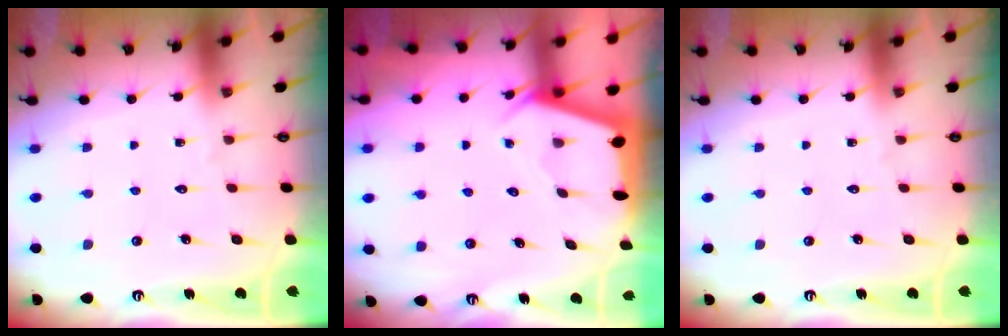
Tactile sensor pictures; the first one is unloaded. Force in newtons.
{"total": 2.4, "press": 2.4, "slide": 0.3}
{"total": 0.0}